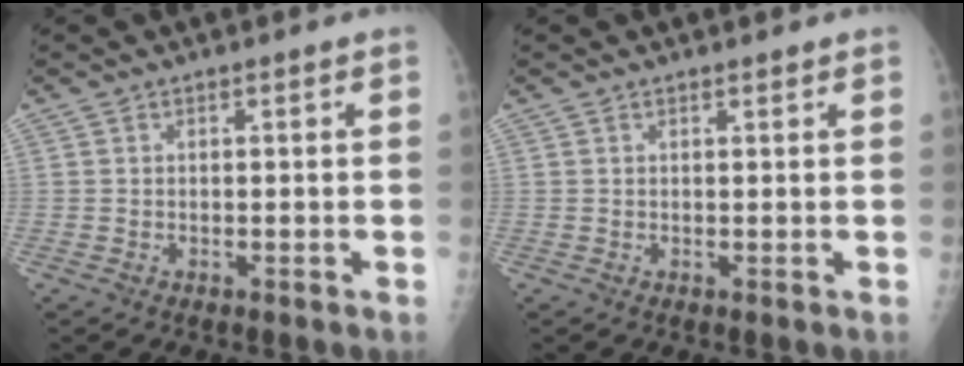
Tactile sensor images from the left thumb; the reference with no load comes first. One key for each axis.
{"total": 0.6, "fx": 0.5, "fy": 0.1, "fz": 0.2, "tx": -0.005, "ty": -0.004, "tz": 0.008}